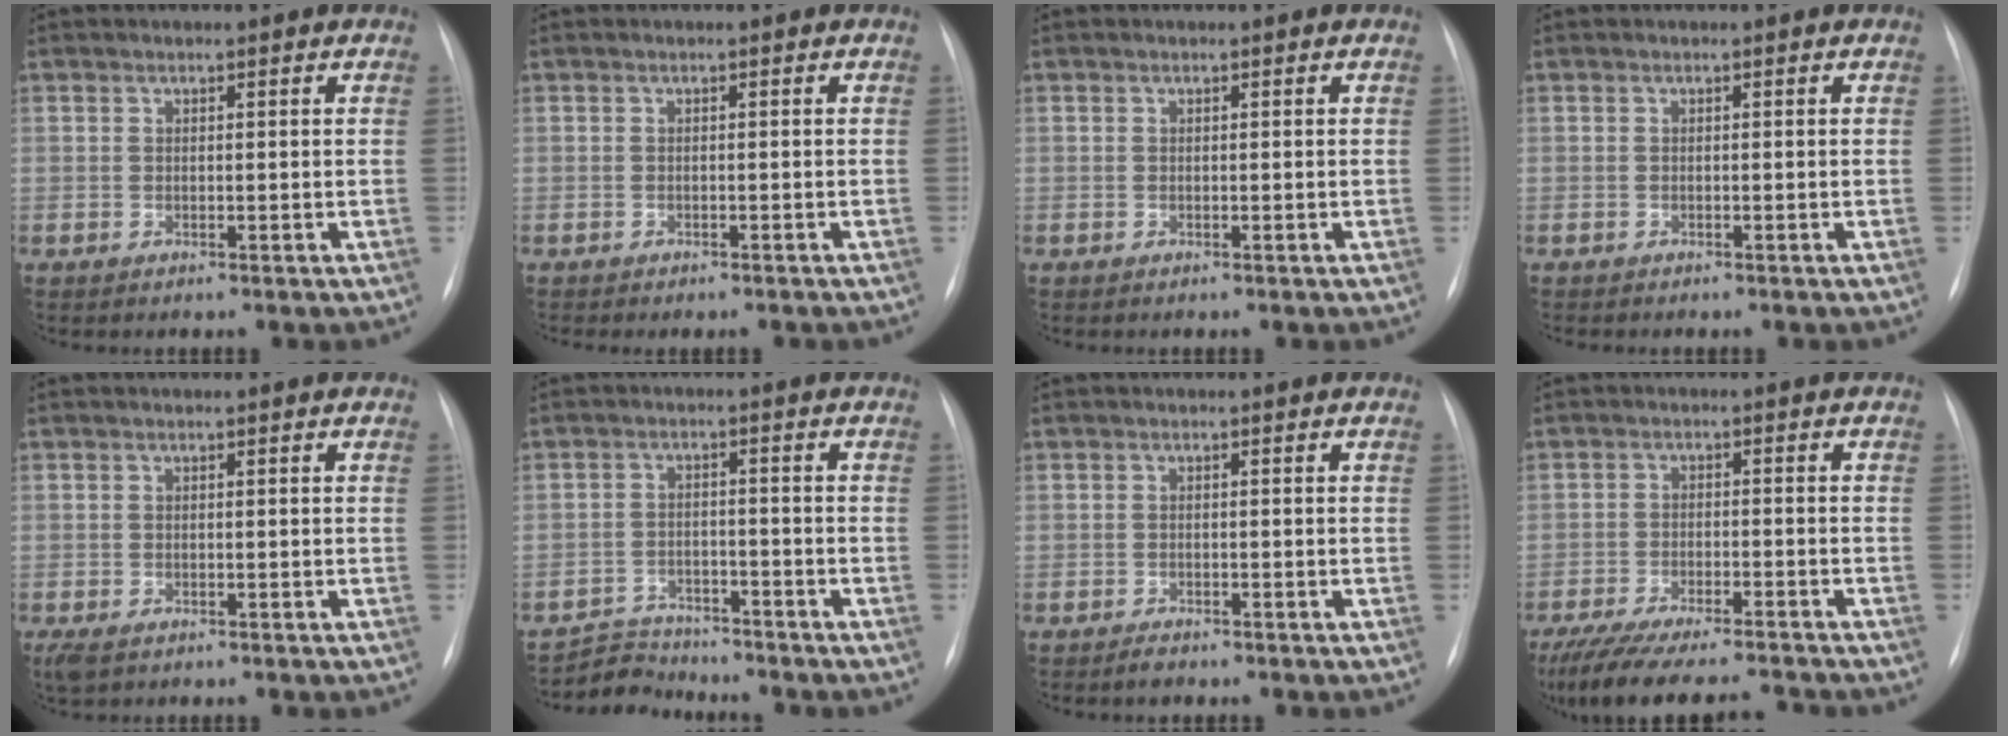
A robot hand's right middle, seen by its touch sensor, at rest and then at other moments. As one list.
[{"total": 2.1, "force": [-1.8, 0.6, 0.9], "torque": [-0.014, -0.005, -0.019]}, {"total": 0.0}, {"total": 0.5, "force": [-0.5, 0.0, 0.2], "torque": [-0.003, -0.001, -0.009]}, {"total": 2.7, "force": [-1.6, 1.5, 1.6], "torque": [-0.036, -0.008, -0.022]}, {"total": 5.0, "force": [-4.8, 1.1, -1.1], "torque": [0.018, 0.001, -0.082]}, {"total": 1.3, "force": [-1.2, 0.4, 0.5], "torque": [-0.013, -0.002, -0.017]}, {"total": 15.2, "force": [-13.7, 2.1, 6.4], "torque": [-0.130, -0.021, -0.204]}]